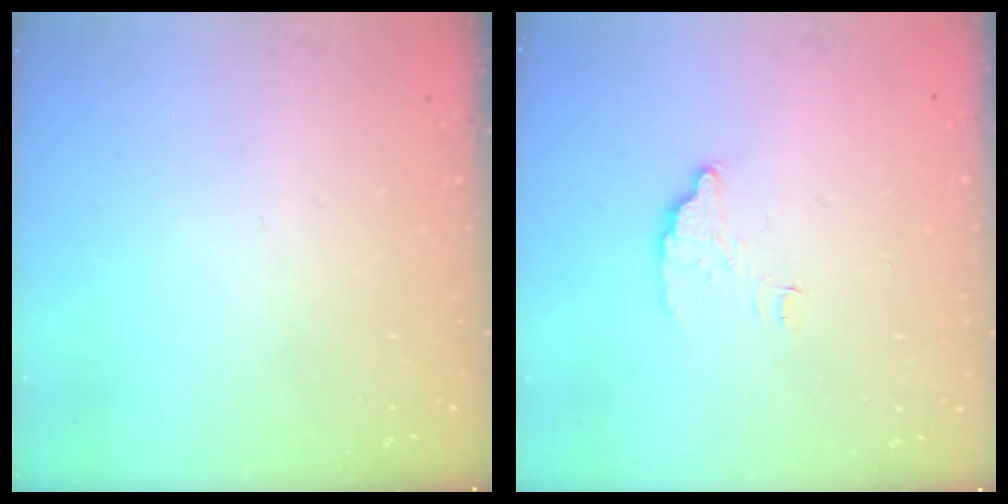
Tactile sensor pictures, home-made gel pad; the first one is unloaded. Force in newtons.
{"total": 3.6, "press": 3.6, "slide": 0.1}